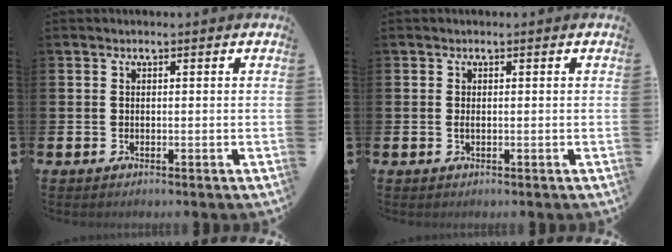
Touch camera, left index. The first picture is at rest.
{"total": 0.5, "force": [0.0, 0.2, 0.5], "torque": [-0.005, -0.002, -0.002]}